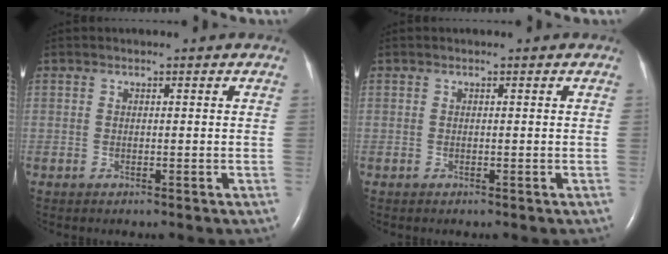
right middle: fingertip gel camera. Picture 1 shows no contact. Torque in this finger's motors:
{"motor_torque": [0.02, -0.01, 0.00, 0.01]}